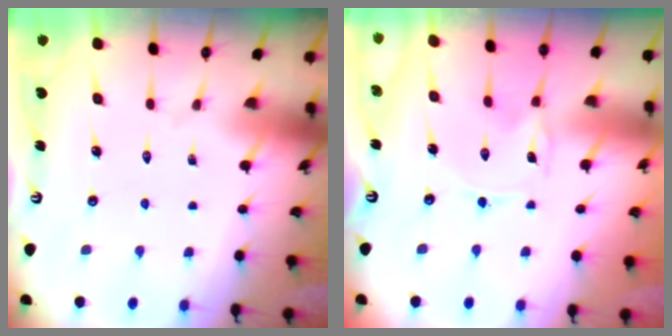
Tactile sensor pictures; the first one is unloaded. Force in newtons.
{"total": 0.0}